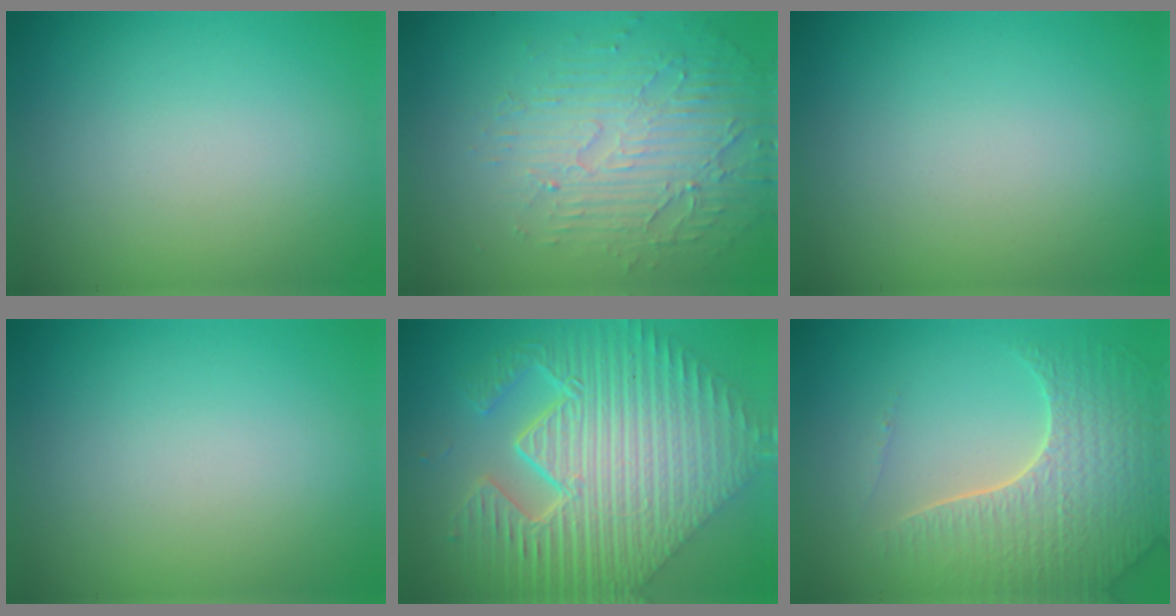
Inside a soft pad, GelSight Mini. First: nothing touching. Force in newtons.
{"total": 5.4, "press": 3.4, "slide": 4.3}
{"total": 0.0}
{"total": 0.0}
{"total": 11.5, "press": 7.7, "slide": 8.5}
{"total": 5.8, "press": 4.7, "slide": 3.3}